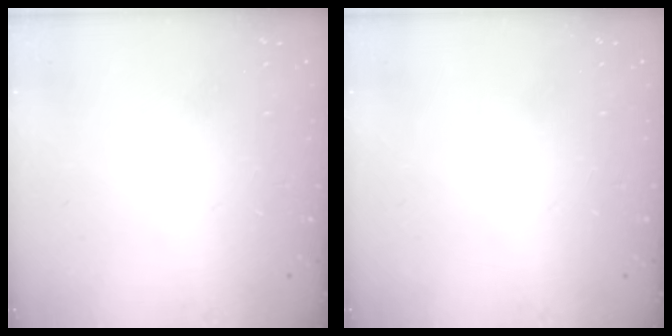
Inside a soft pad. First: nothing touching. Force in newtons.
{"total": 0.0}